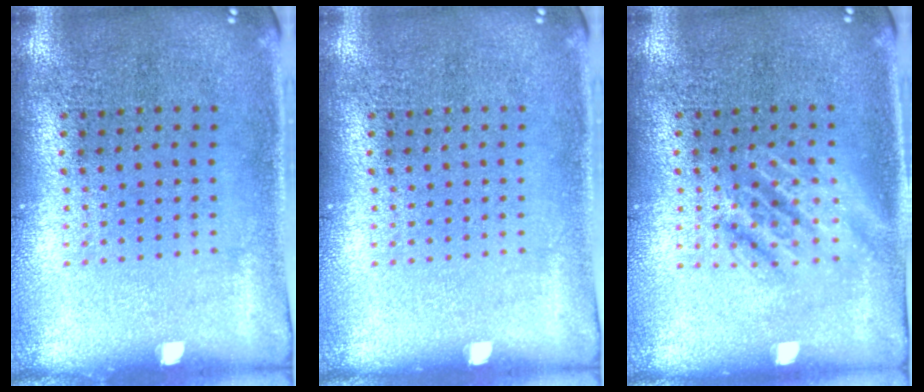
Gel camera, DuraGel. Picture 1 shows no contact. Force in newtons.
{"total": 0.0}
{"total": 1.2, "press": 1.2, "slide": 0.2}